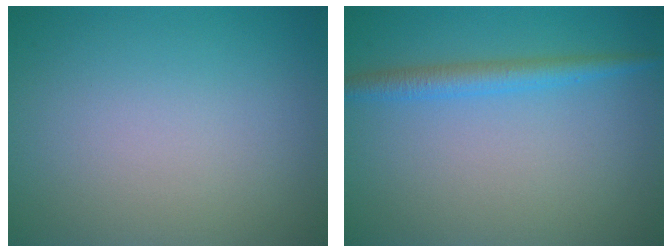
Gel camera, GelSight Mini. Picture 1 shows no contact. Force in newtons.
{"total": 2.4, "press": 2.4, "slide": 0.1}